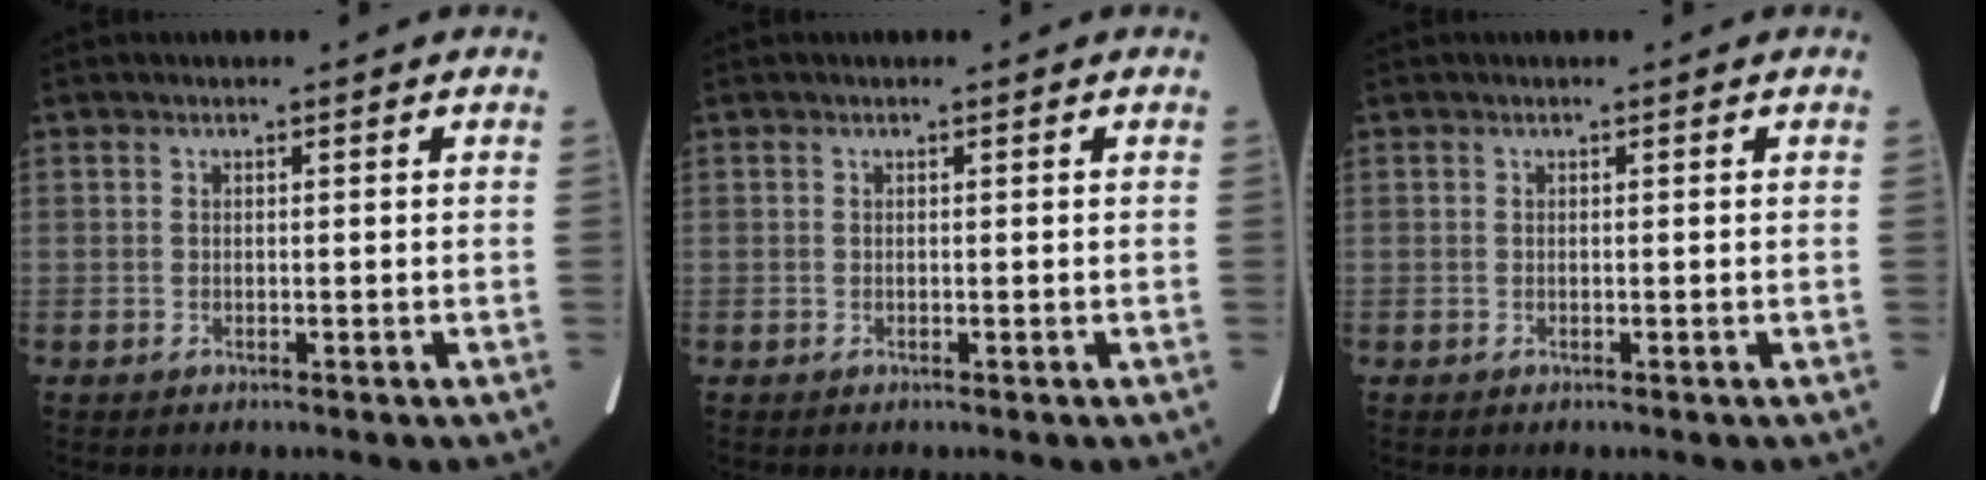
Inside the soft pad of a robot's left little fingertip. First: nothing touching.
{"total": 0.0}
{"total": 0.0}